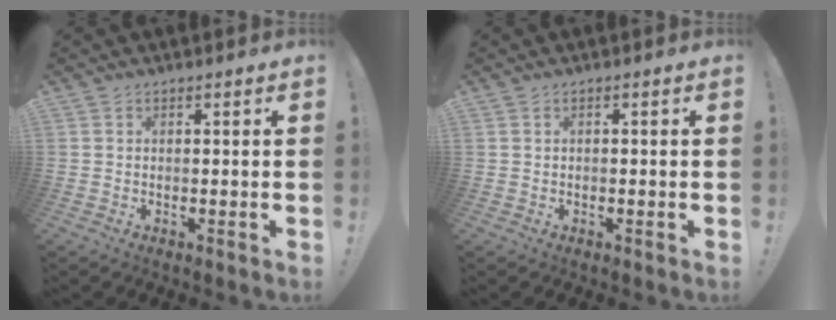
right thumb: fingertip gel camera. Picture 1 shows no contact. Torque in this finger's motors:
{"motor_torque": [-0.03, -0.19, -0.13, 0.36, 0.07]}